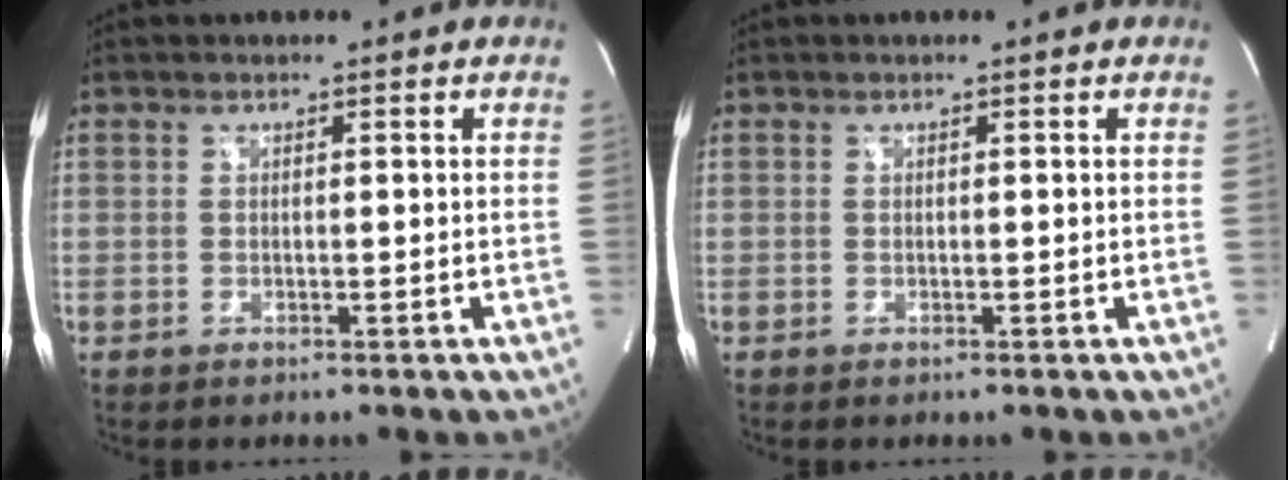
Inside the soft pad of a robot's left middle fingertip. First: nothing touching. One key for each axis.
{"total": 0.0}